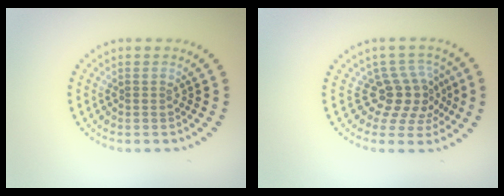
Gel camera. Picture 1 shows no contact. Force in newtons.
{"total": 3.9, "press": 2.9, "slide": 2.6}